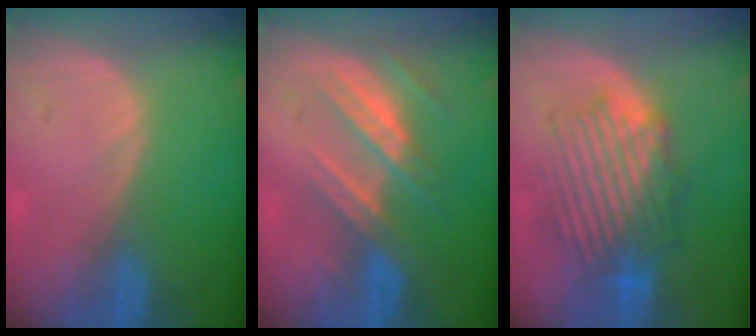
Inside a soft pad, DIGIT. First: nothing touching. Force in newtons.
{"total": 7.3, "press": 6.8, "slide": 2.7}
{"total": 8.9, "press": 8.6, "slide": 2.3}